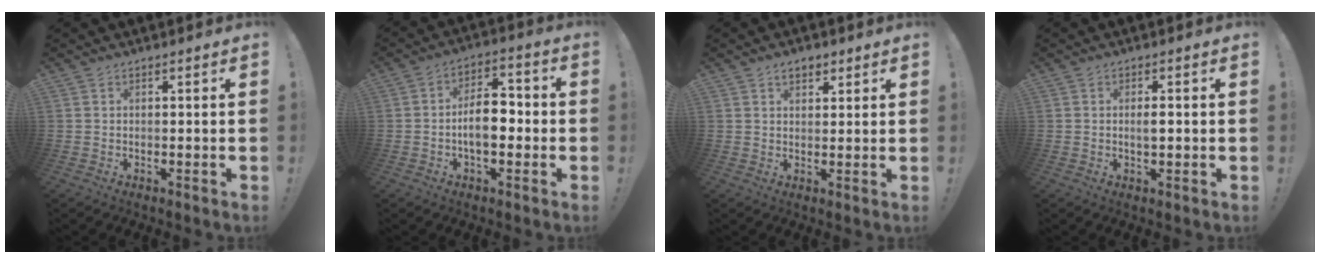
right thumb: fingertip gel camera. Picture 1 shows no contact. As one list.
[{"total": 9.8, "force": [-1.7, 5.6, 7.8], "torque": [-0.127, 0.016, -0.032]}, {"total": 3.7, "force": [2.2, 2.4, 1.7], "torque": [-0.023, -0.005, 0.038]}, {"total": 2.3, "force": [-0.2, 1.0, 2.1], "torque": [-0.036, 0.002, -0.005]}]